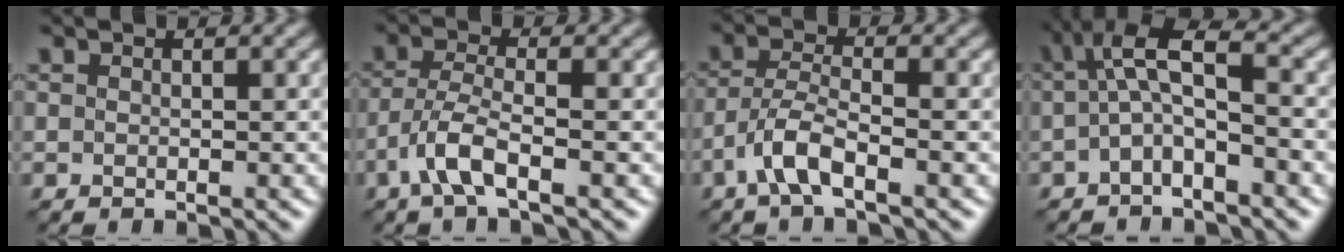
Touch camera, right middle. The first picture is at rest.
{"total": 3.7, "force": [-2.0, 0.8, 3.0], "torque": [-0.067, 0.005, -0.049]}
{"total": 3.7, "force": [-2.1, 0.9, 2.9], "torque": [-0.063, 0.007, -0.052]}
{"total": 4.7, "force": [0.1, 1.5, 4.4], "torque": [-0.083, 0.014, -0.007]}